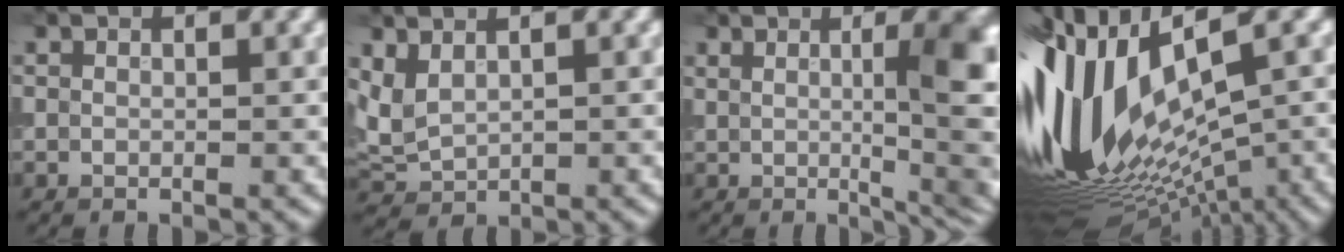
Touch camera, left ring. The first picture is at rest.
{"total": 2.6, "force": [1.1, 1.5, 1.8], "torque": [-0.051, 0.004, 0.030]}
{"total": 9.4, "force": [1.0, 3.1, 8.9], "torque": [-0.078, 0.011, 0.010]}
{"total": 16.4, "force": [1.1, 7.1, 14.8], "torque": [-0.304, -0.010, 0.049]}